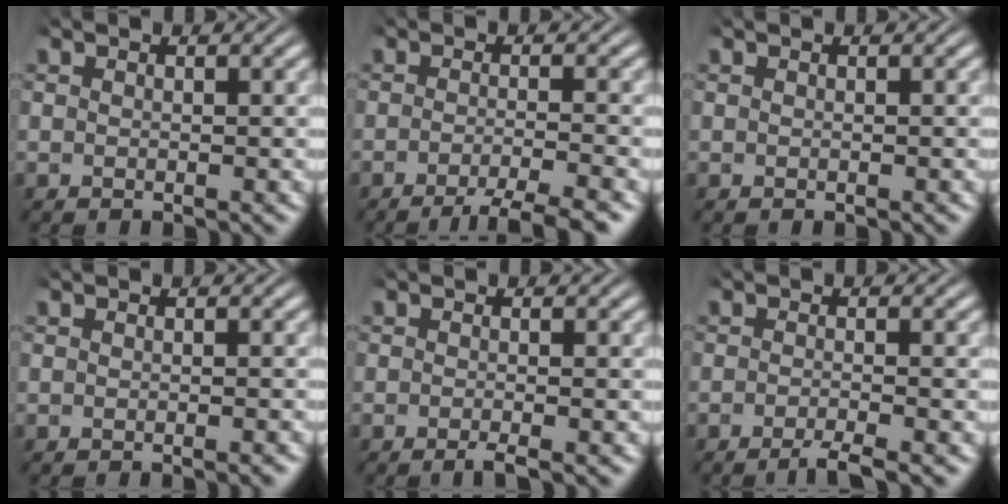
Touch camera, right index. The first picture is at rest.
{"total": 4.9, "force": [-3.8, 1.0, 2.9], "torque": [-0.034, -0.003, -0.064]}
{"total": 0.0}
{"total": 0.6, "force": [-0.5, -0.1, 0.3], "torque": [0.000, 0.007, -0.011]}
{"total": 1.3, "force": [-1.0, 0.1, 0.9], "torque": [-0.005, 0.008, -0.024]}
{"total": 2.5, "force": [-2.0, 0.2, 1.5], "torque": [-0.017, 0.003, -0.040]}